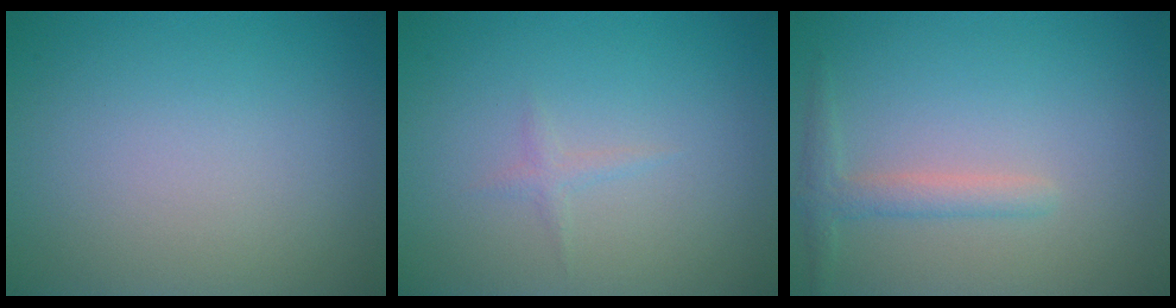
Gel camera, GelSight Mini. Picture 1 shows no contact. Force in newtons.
{"total": 0.8, "press": 0.8, "slide": 0.1}
{"total": 1.9, "press": 1.9, "slide": 0.1}